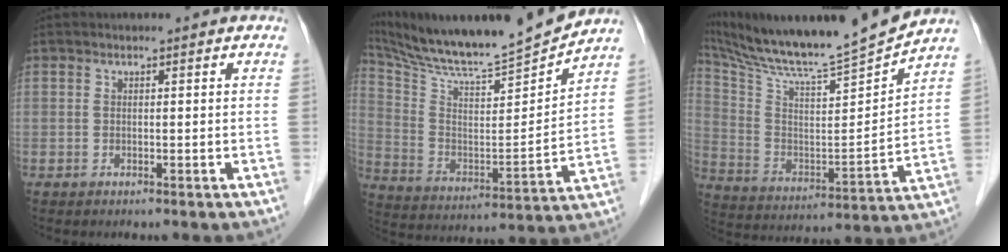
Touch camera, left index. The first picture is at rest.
{"total": 18.8, "force": [17.7, -0.6, 6.4], "torque": [-0.130, -0.039, 0.294]}
{"total": 19.1, "force": [17.7, -1.4, 7.2], "torque": [-0.142, -0.045, 0.294]}